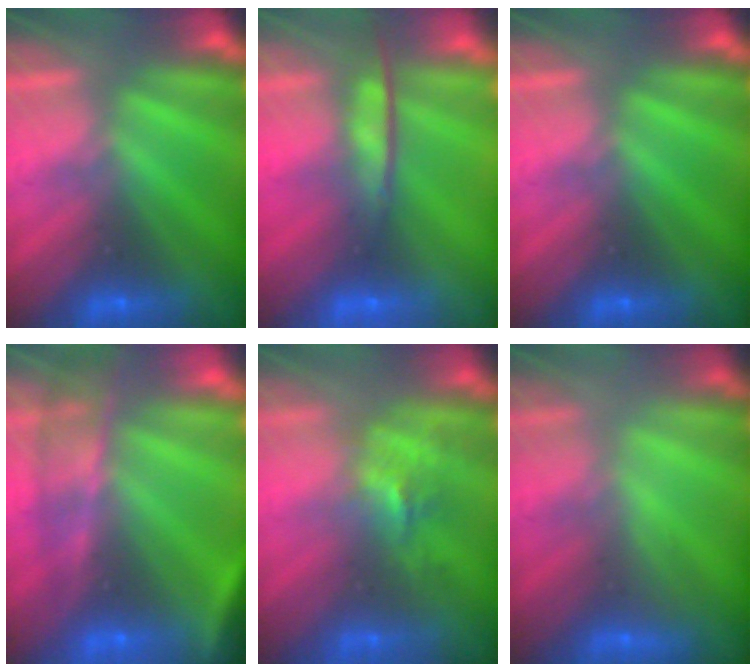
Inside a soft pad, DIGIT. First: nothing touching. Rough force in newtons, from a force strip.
{"total": 8.2}
{"total": 0.0}
{"total": 7.2}
{"total": 2.5}
{"total": 2.2}